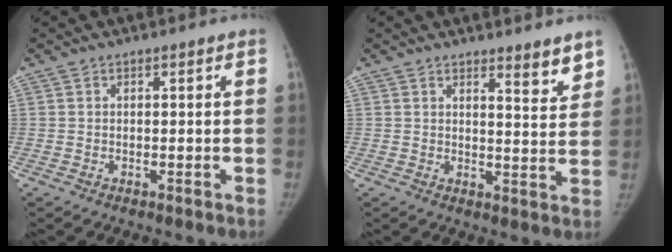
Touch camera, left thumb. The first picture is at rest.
{"total": 5.3, "force": [4.2, 1.1, 3.0], "torque": [-0.025, -0.035, 0.055]}